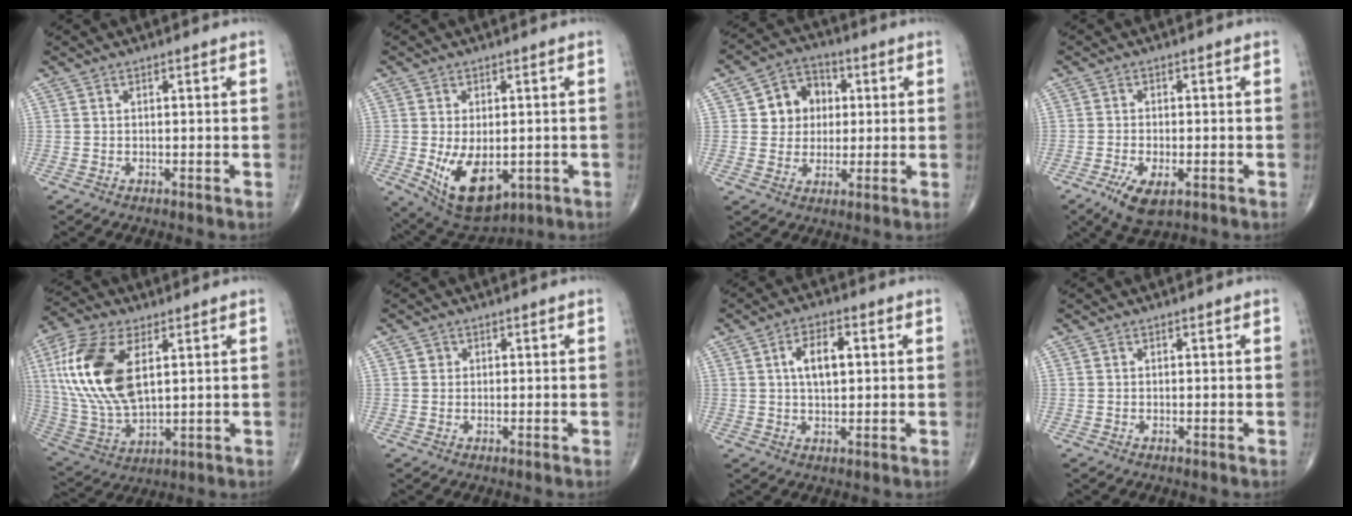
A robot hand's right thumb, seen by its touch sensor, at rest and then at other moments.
{"total": 11.9, "force": [-2.5, 6.9, 9.4], "torque": [-0.145, -0.013, -0.018]}
{"total": 9.2, "force": [1.7, 8.1, 4.1], "torque": [-0.018, 0.005, 0.023]}
{"total": 6.5, "force": [-3.0, 2.9, 5.0], "torque": [-0.095, -0.003, -0.046]}
{"total": 19.6, "force": [5.1, 10.1, 16.0], "torque": [-0.340, -0.014, 0.100]}
{"total": 1.4, "force": [0.3, 1.3, 0.3], "torque": [0.003, 0.001, 0.002]}
{"total": 6.8, "force": [1.6, 3.3, 5.8], "torque": [-0.095, 0.005, 0.025]}
{"total": 0.0}